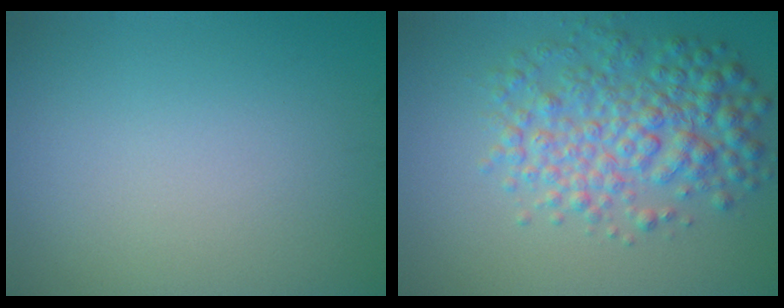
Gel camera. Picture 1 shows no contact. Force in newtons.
{"total": 5.9, "press": 5.9, "slide": 0.1}